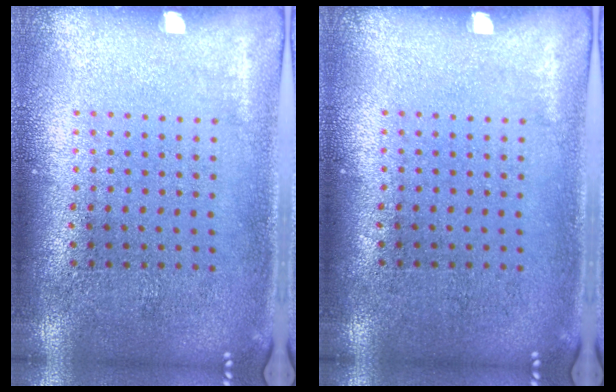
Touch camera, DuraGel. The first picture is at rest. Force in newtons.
{"total": 0.0}